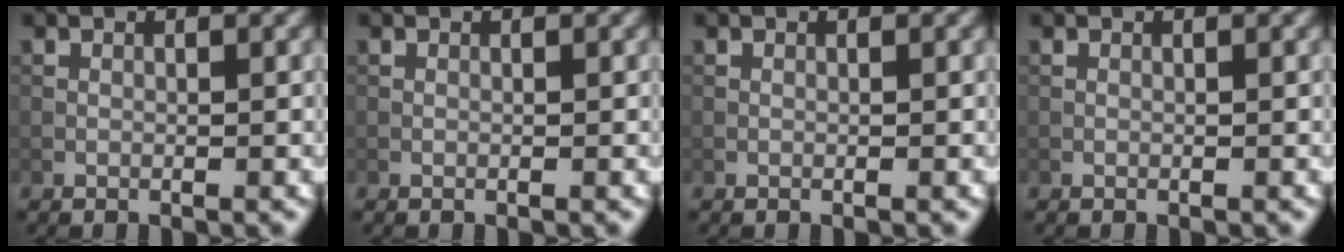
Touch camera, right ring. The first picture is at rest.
{"total": 0.0}
{"total": 0.0}
{"total": 0.0}